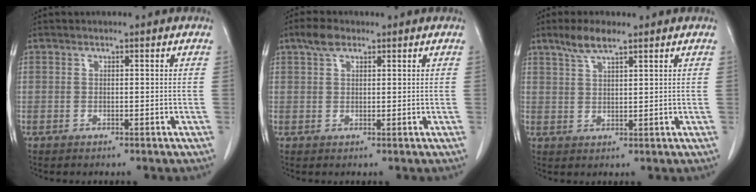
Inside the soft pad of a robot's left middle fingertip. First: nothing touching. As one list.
[{"total": 2.7, "force": [1.8, 1.3, 1.6], "torque": [-0.037, 0.010, 0.034]}, {"total": 4.4, "force": [3.2, 0.7, 2.9], "torque": [-0.063, 0.004, 0.065]}]